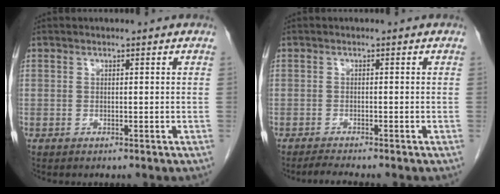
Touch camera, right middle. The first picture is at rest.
{"total": 2.4, "force": [-2.2, -0.4, 1.0], "torque": [-0.025, -0.009, -0.039]}